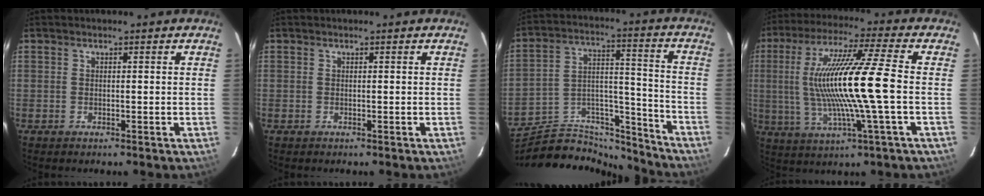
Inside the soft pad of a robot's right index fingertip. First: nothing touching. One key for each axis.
{"total": 0.0}
{"total": 19.3, "fx": -17.2, "fy": 6.8, "fz": 5.6, "tx": -0.099, "ty": 0.052, "tz": -0.262}
{"total": 17.1, "fx": -0.4, "fy": -0.1, "fz": 17.1, "tx": -0.321, "ty": -0.004, "tz": 0.000}